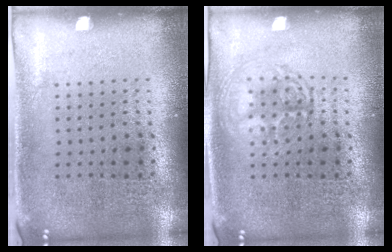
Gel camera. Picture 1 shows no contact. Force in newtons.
{"total": 1.4, "press": 1.4, "slide": 0.1}